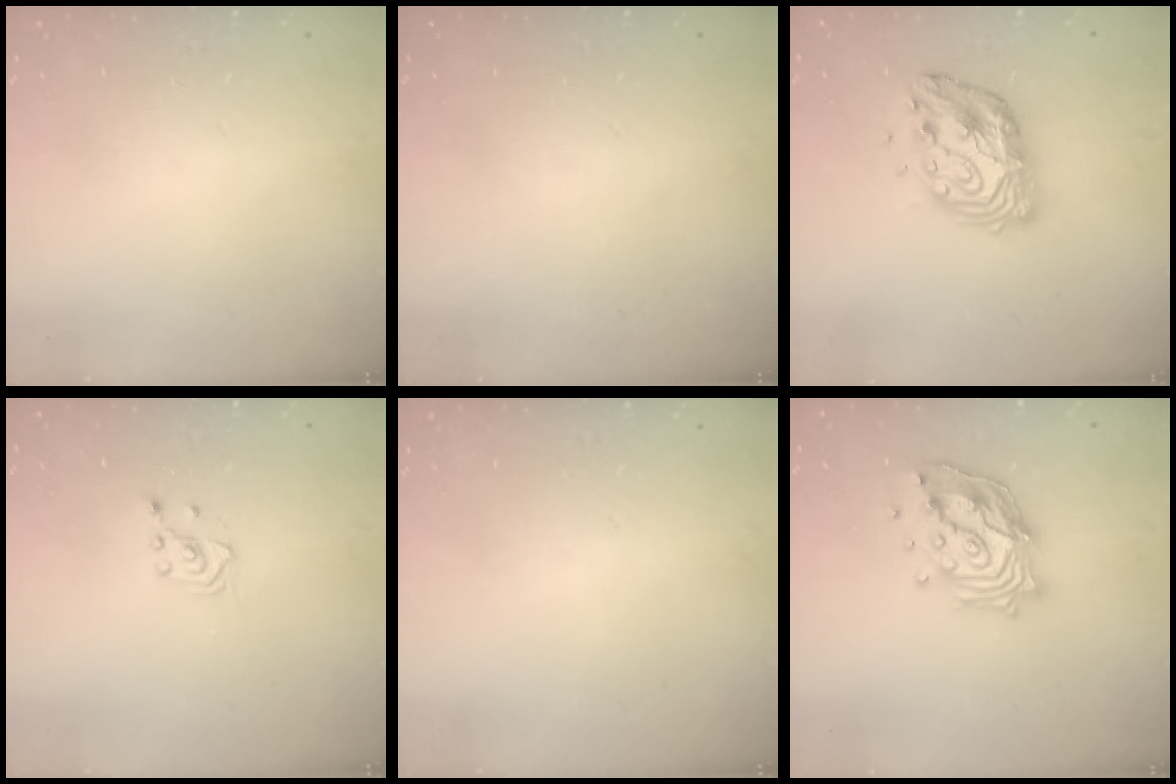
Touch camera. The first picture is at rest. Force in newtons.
{"total": 0.0}
{"total": 12.7, "press": 12.6, "slide": 1.0}
{"total": 2.1, "press": 2.1, "slide": 0.1}
{"total": 0.0}
{"total": 17.1, "press": 17.1, "slide": 1.3}